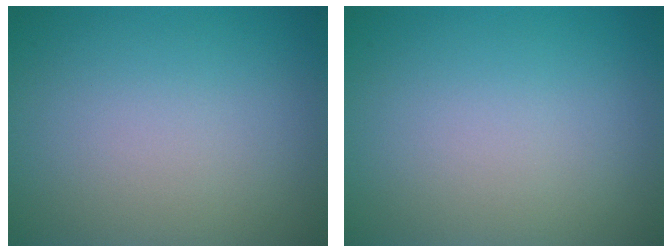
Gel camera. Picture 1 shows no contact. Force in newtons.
{"total": 0.0}